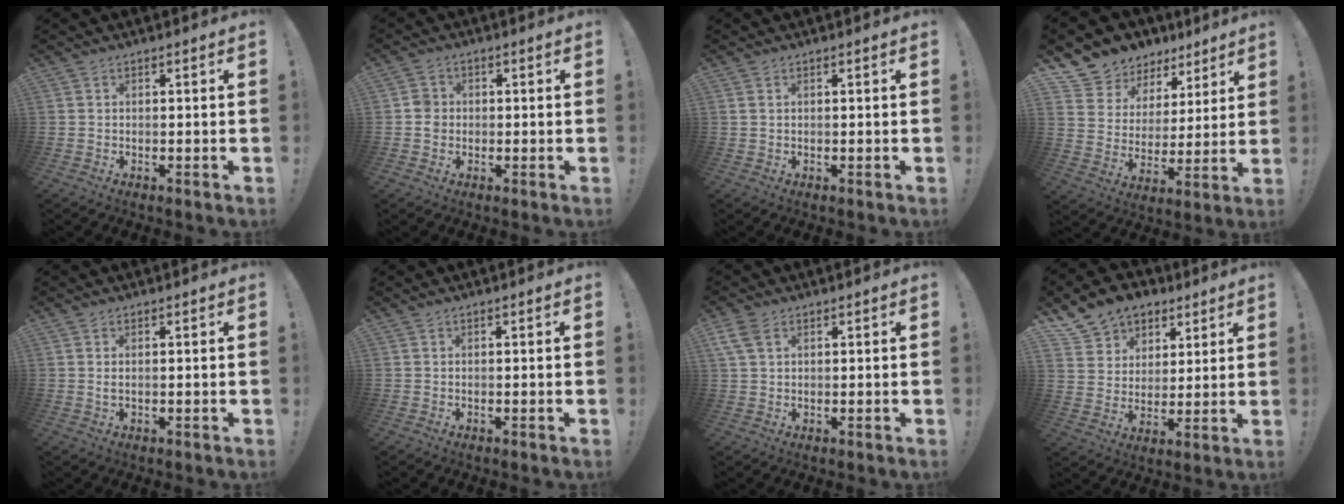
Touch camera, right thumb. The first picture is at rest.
{"total": 4.1, "force": [-0.3, 3.8, 1.5], "torque": [-0.020, 0.011, -0.004]}
{"total": 0.8, "force": [0.5, 0.4, 0.5], "torque": [-0.017, 0.004, 0.011]}
{"total": 9.4, "force": [6.8, 6.4, 0.8], "torque": [-0.023, -0.062, 0.132]}
{"total": 1.2, "force": [0.4, 0.1, 1.2], "torque": [-0.020, -0.002, 0.005]}
{"total": 0.0}
{"total": 5.0, "force": [2.4, 2.9, 3.3], "torque": [-0.065, 0.001, 0.051]}
{"total": 11.9, "force": [7.4, 8.8, 3.2], "torque": [-0.052, -0.049, 0.145]}